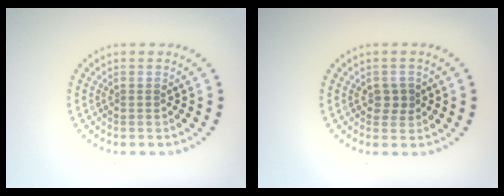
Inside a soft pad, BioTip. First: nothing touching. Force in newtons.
{"total": 1.5, "press": 1.4, "slide": 0.4}